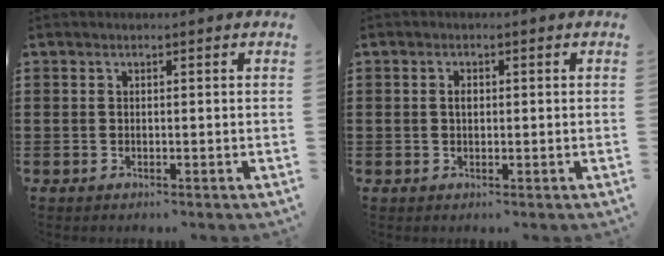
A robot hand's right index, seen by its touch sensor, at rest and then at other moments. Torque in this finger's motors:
{"motor_torque": [0.25, -0.16, 0.01, 0.05]}